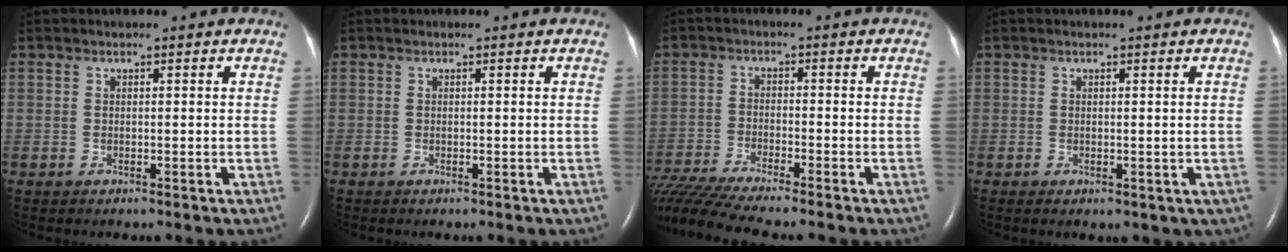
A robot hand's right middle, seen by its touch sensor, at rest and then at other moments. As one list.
[{"total": 0.0}, {"total": 12.6, "force": [-11.2, -0.6, 5.8], "torque": [-0.102, -0.018, -0.192]}, {"total": 1.6, "force": [-0.3, 1.2, 0.9], "torque": [-0.010, -0.002, 0.006]}]